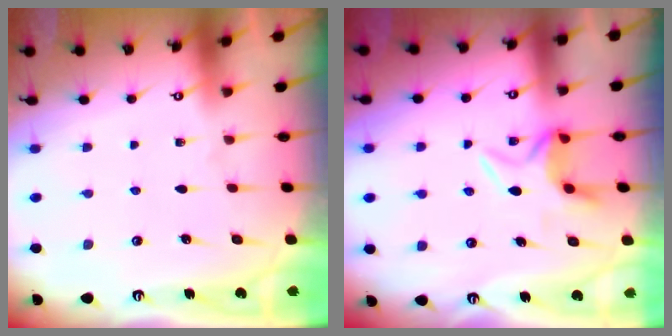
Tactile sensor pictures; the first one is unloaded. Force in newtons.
{"total": 6.0, "press": 5.9, "slide": 1.4}